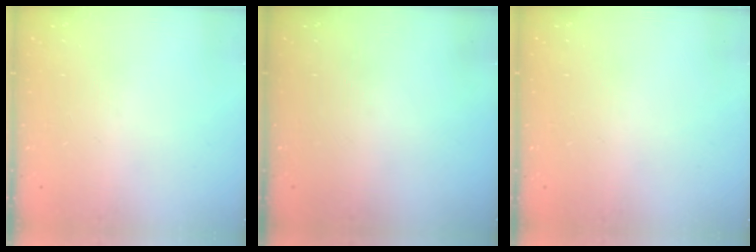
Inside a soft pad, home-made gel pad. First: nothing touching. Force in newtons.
{"total": 0.0}
{"total": 2.6, "press": 2.6, "slide": 0.2}